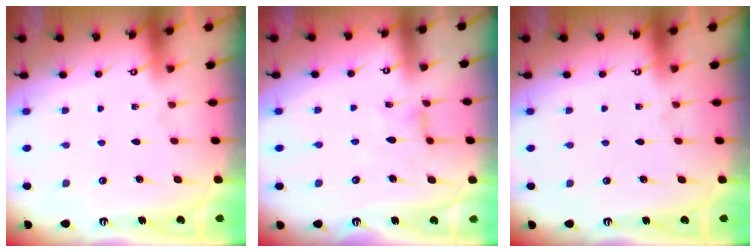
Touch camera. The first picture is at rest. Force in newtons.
{"total": 2.0, "press": 2.0, "slide": 0.3}
{"total": 0.0}